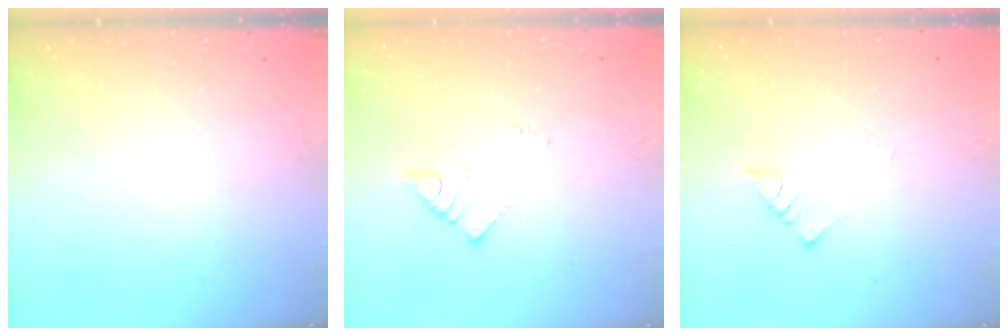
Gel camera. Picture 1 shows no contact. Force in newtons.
{"total": 2.7, "press": 2.7, "slide": 0.1}
{"total": 2.8, "press": 2.8, "slide": 0.3}